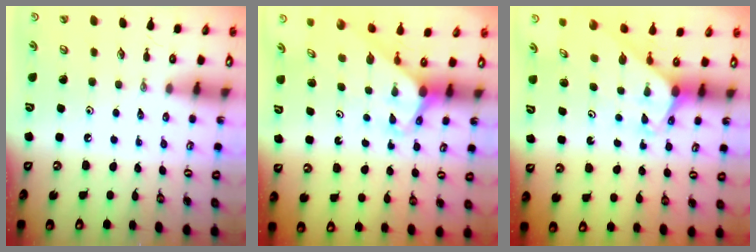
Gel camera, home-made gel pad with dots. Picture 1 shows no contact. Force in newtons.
{"total": 3.4, "press": 3.4, "slide": 0.1}
{"total": 1.9, "press": 1.9, "slide": 0.1}